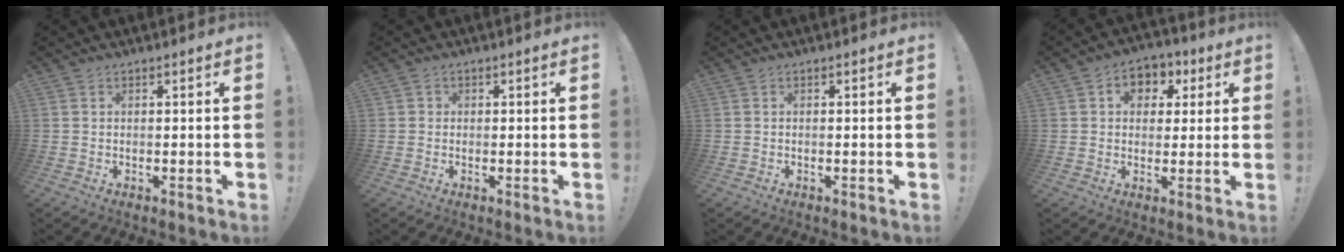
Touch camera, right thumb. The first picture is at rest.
{"total": 1.0, "force": [0.1, 0.9, 0.2], "torque": [-0.009, 0.005, 0.003]}
{"total": 0.0}
{"total": 7.3, "force": [1.6, 6.3, 3.2], "torque": [-0.037, 0.001, 0.031]}